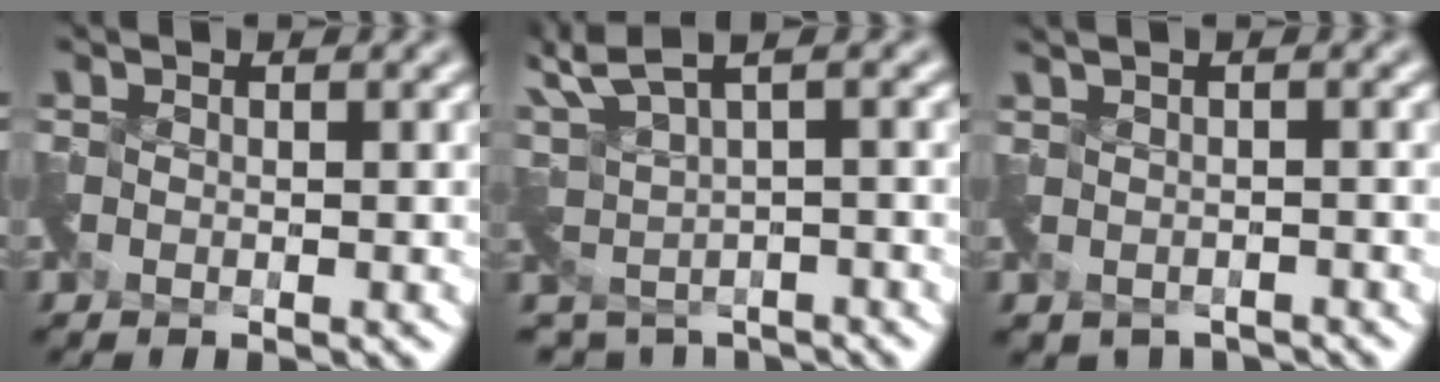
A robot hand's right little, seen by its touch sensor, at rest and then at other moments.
{"total": 4.3, "force": [2.3, 2.1, 2.9], "torque": [-0.074, -0.022, 0.057]}
{"total": 3.2, "force": [-1.2, 2.0, 2.2], "torque": [-0.044, -0.024, -0.017]}